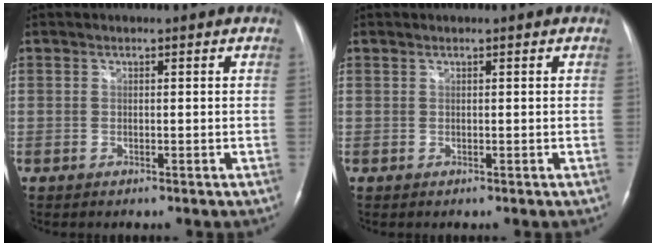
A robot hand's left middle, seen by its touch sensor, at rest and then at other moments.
{"total": 0.0}